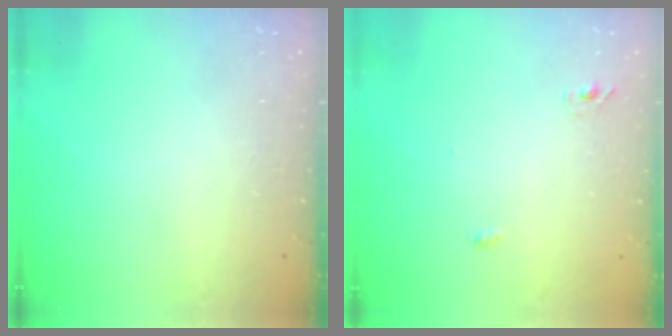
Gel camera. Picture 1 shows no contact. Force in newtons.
{"total": 3.0, "press": 2.8, "slide": 1.1}